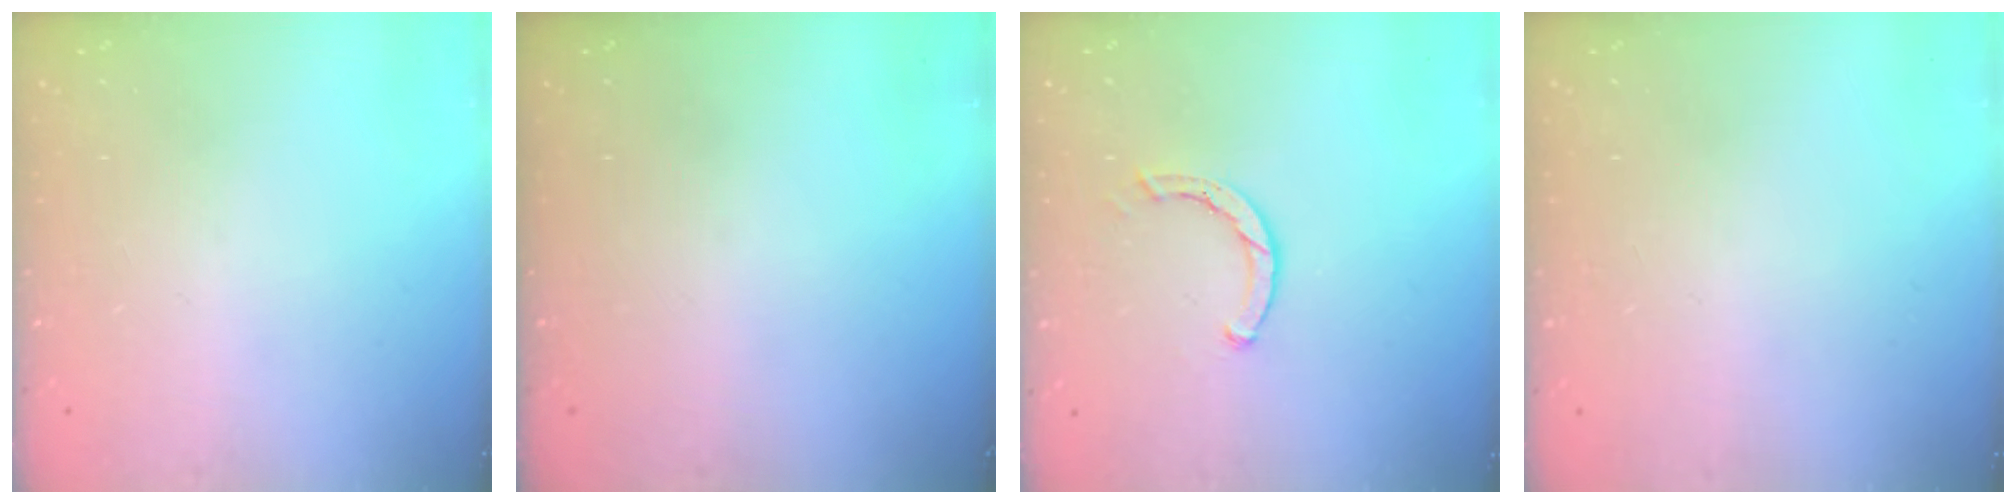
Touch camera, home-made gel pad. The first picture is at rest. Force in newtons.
{"total": 0.0}
{"total": 2.0, "press": 2.0, "slide": 0.2}
{"total": 2.5, "press": 2.5, "slide": 0.2}